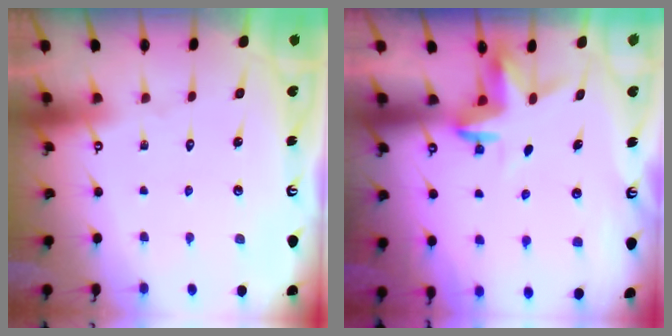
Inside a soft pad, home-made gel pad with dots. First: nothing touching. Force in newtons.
{"total": 3.4, "press": 3.4, "slide": 0.2}